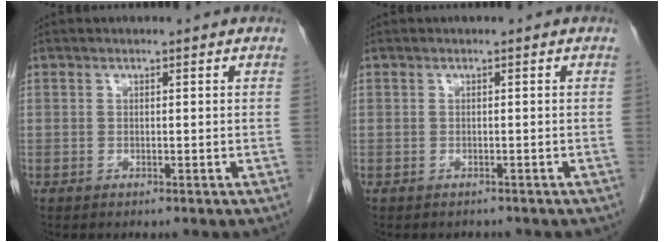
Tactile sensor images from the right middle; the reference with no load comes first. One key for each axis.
{"total": 2.7, "fx": -2.4, "fy": 1.1, "fz": 0.6, "tx": -0.013, "ty": -0.002, "tz": -0.027}